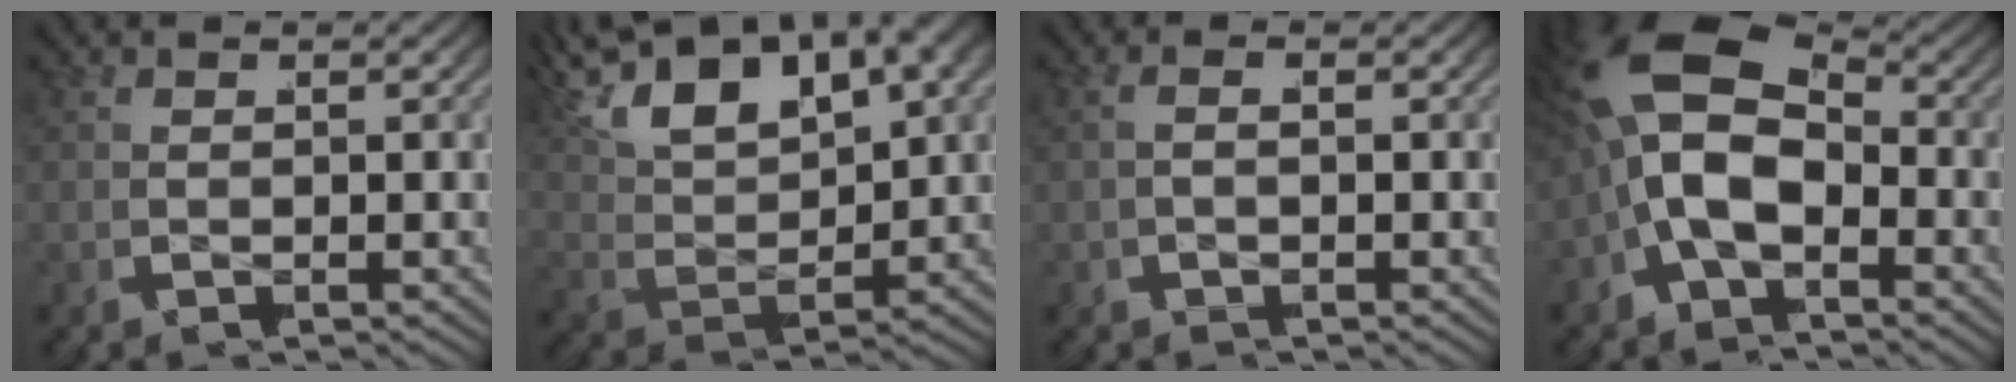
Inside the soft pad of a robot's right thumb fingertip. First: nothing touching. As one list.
[{"total": 10.0, "force": [3.4, 6.2, 7.0], "torque": [-0.150, 0.014, 0.049]}, {"total": 0.9, "force": [-0.4, 0.0, 0.8], "torque": [-0.015, 0.013, -0.014]}, {"total": 13.8, "force": [-0.1, 9.6, 9.9], "torque": [-0.237, -0.006, -0.010]}]